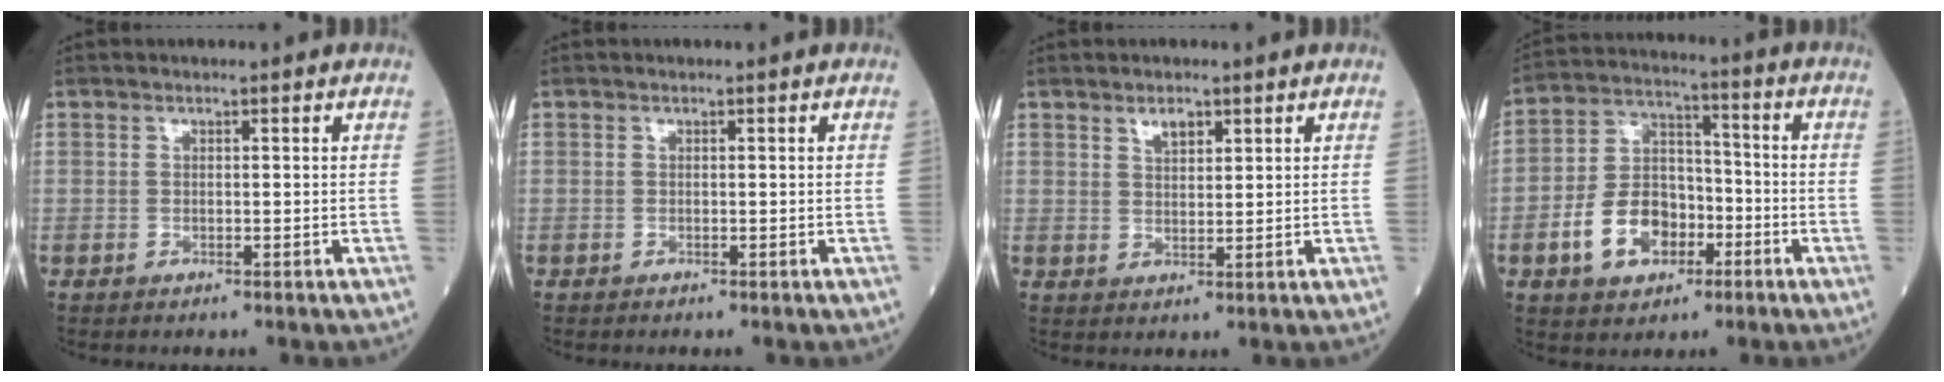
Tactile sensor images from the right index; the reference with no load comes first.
{"total": 0.0}
{"total": 2.4, "force": [1.6, 1.1, 1.5], "torque": [-0.027, 0.001, 0.030]}
{"total": 10.7, "force": [-4.1, 7.0, 7.0], "torque": [-0.153, 0.020, -0.069]}